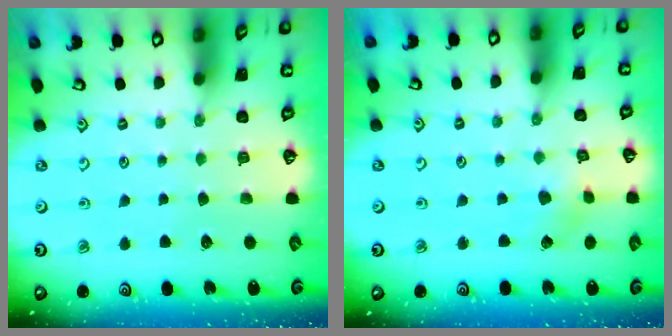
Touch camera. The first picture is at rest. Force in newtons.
{"total": 2.9, "press": 2.9, "slide": 0.3}